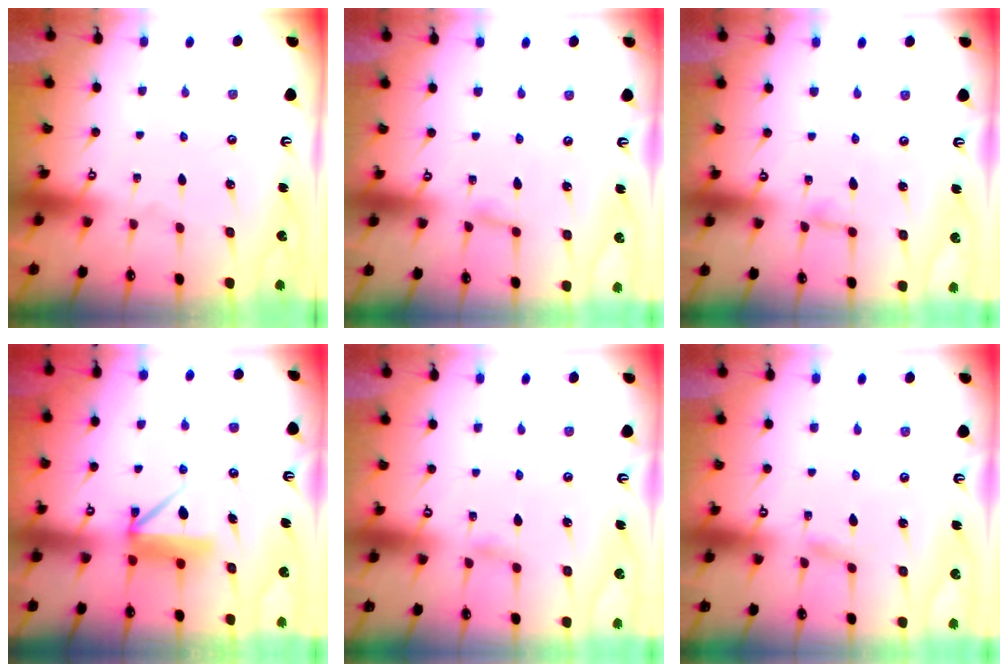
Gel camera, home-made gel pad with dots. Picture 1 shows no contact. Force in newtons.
{"total": 3.5, "press": 3.4, "slide": 0.2}
{"total": 2.3, "press": 2.3, "slide": 0.2}
{"total": 9.3, "press": 9.2, "slide": 0.9}
{"total": 2.9, "press": 2.9, "slide": 0.3}
{"total": 1.1, "press": 1.1, "slide": 0.1}